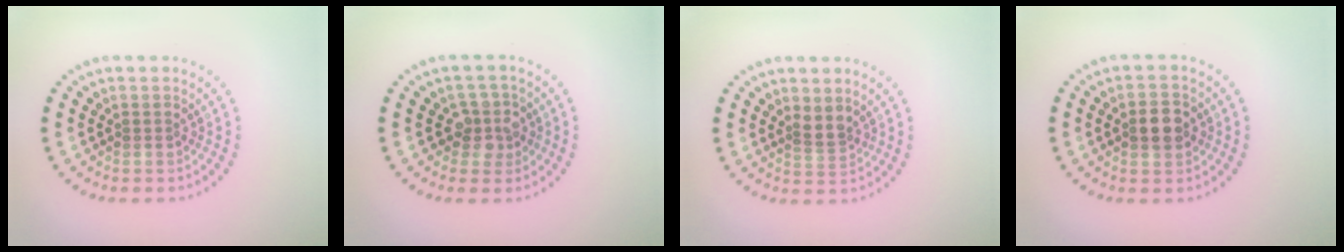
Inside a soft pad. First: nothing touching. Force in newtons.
{"total": 2.5, "press": 2.2, "slide": 1.2}
{"total": 1.9, "press": 1.3, "slide": 1.3}
{"total": 3.2, "press": 3.2, "slide": 0.1}